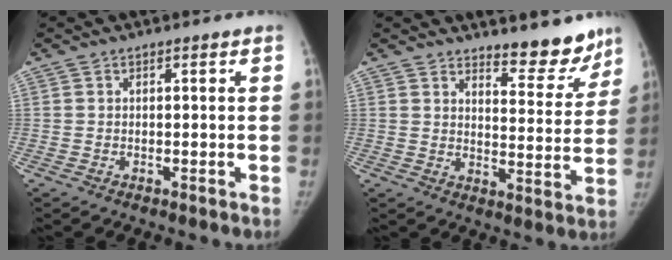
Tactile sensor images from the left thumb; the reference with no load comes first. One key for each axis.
{"total": 9.3, "fx": 8.0, "fy": 3.0, "fz": 3.8, "tx": -0.011, "ty": -0.068, "tz": 0.112}